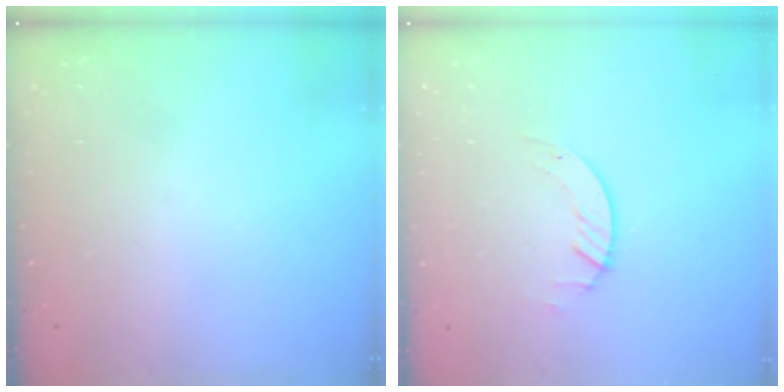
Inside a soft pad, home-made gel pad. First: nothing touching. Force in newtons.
{"total": 1.2, "press": 1.1, "slide": 0.2}